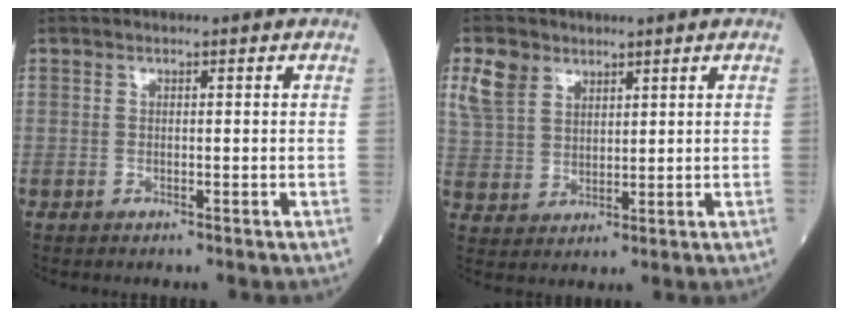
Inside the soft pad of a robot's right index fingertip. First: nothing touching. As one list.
[{"total": 6.3, "force": [3.9, 4.3, 2.4], "torque": [-0.064, 0.013, 0.092]}]